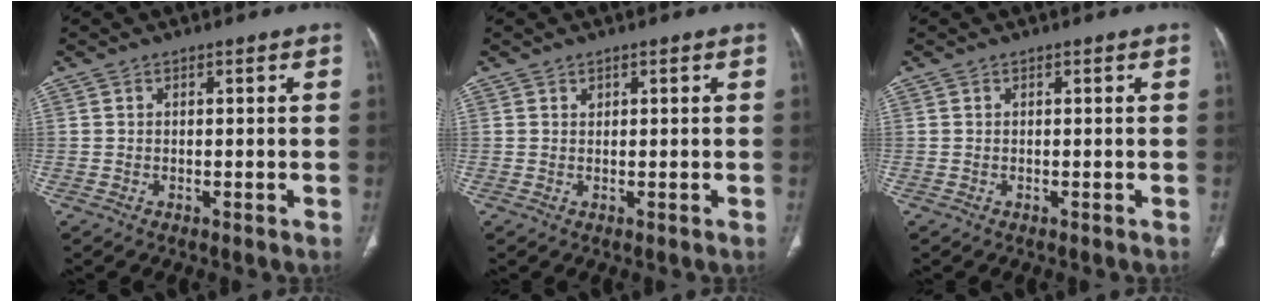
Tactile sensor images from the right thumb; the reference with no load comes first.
{"total": 0.6, "force": [0.4, 0.4, 0.2], "torque": [0.001, -0.002, 0.006]}
{"total": 0.0}